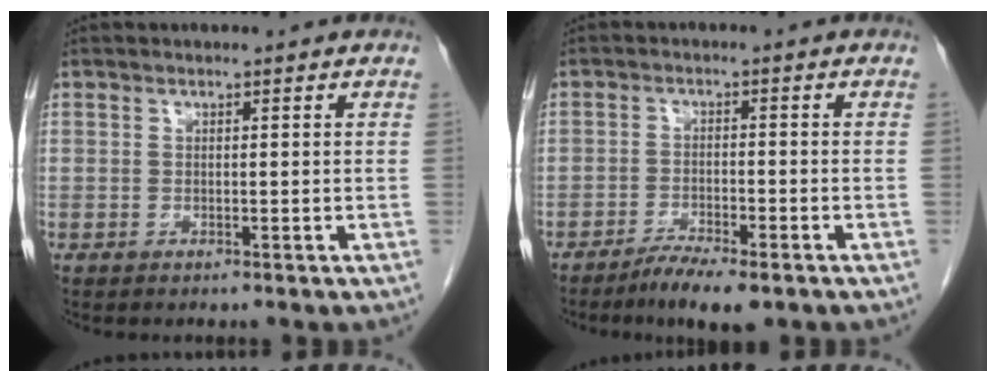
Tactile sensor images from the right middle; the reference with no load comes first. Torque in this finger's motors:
{"motor_torque": [0.53, -0.41, 0.18, 0.04]}